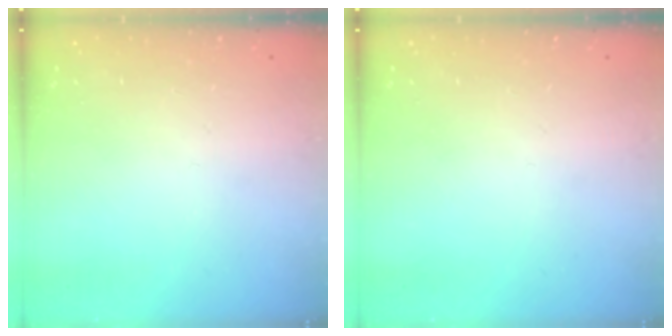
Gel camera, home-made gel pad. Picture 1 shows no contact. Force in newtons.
{"total": 0.0}